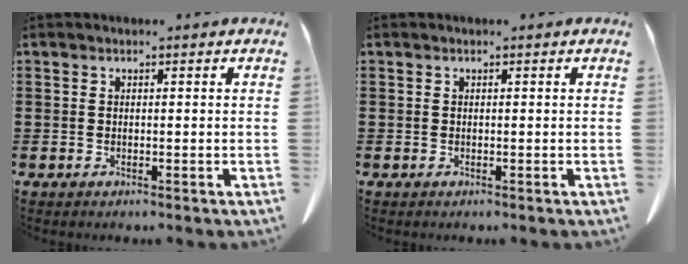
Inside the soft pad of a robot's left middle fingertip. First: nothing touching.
{"total": 0.0}